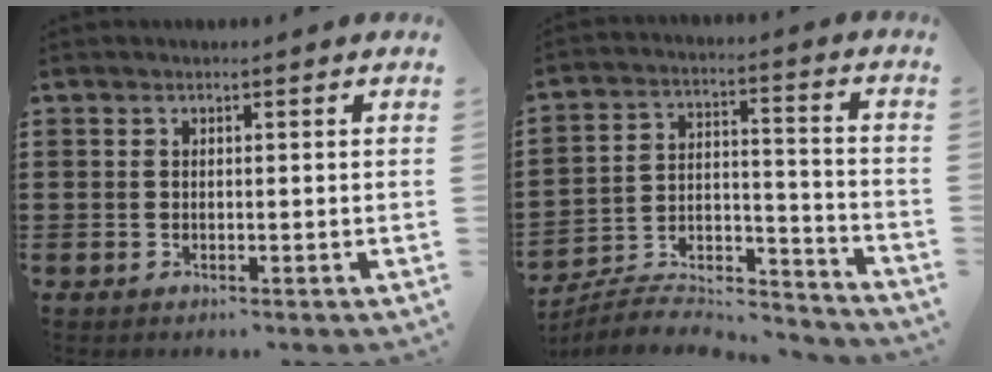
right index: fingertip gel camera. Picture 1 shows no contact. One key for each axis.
{"total": 6.3, "fx": -5.8, "fy": 1.7, "fz": 1.8, "tx": -0.032, "ty": 0.001, "tz": -0.114}